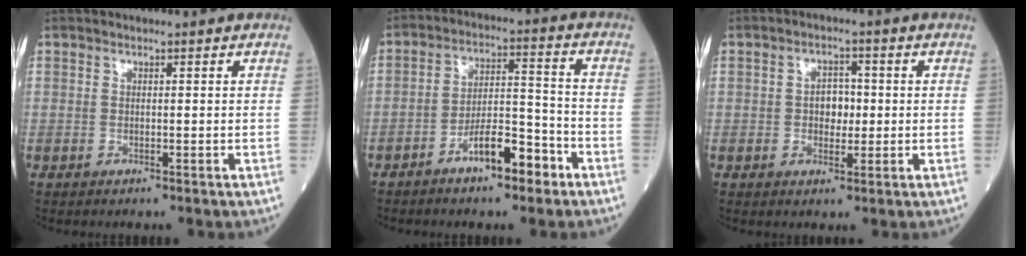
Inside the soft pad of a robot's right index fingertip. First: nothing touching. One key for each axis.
{"total": 8.5, "fx": -5.2, "fy": 2.3, "fz": 6.3, "tx": -0.109, "ty": 0.017, "tz": -0.087}
{"total": 3.6, "fx": 0.0, "fy": 2.3, "fz": 2.8, "tx": -0.041, "ty": 0.009, "tz": -0.001}